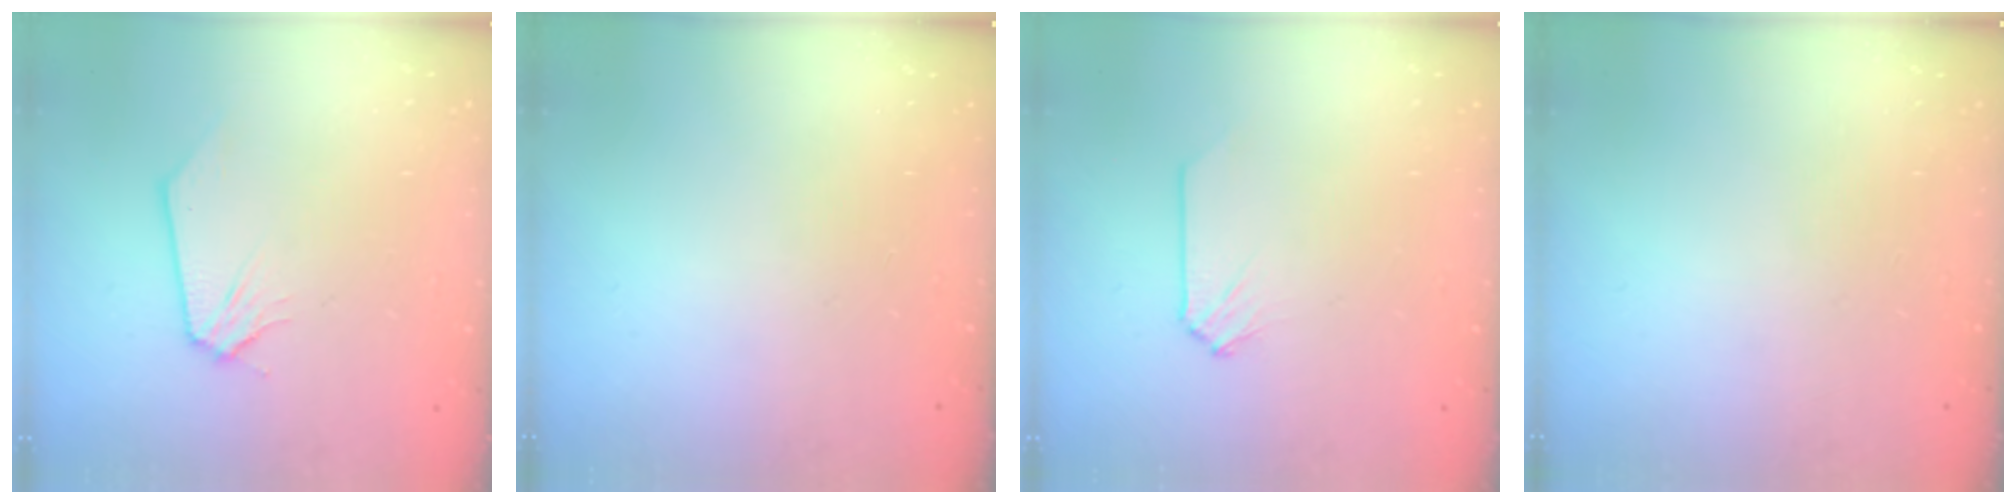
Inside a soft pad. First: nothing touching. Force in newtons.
{"total": 0.0}
{"total": 0.0}
{"total": 0.0}